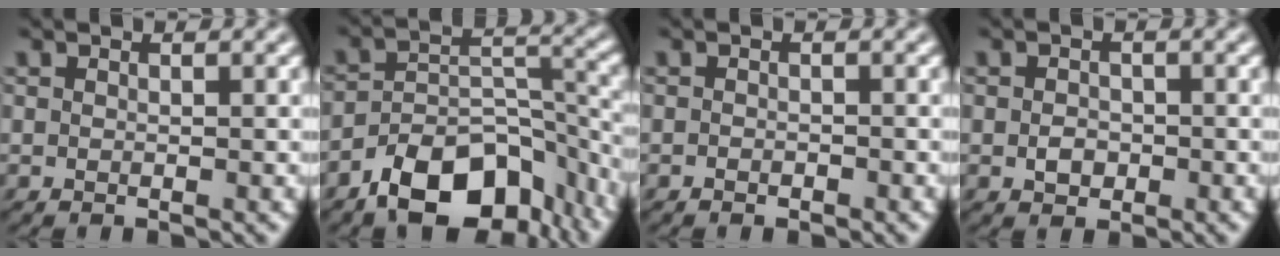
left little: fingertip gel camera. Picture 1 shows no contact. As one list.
[{"total": 11.2, "force": [-7.3, 5.7, 6.2], "torque": [-0.101, -0.001, -0.126]}, {"total": 0.7, "force": [-0.6, 0.3, 0.2], "torque": [-0.004, -0.001, -0.010]}, {"total": 1.7, "force": [-0.5, 1.3, 0.9], "torque": [-0.017, -0.002, -0.012]}]